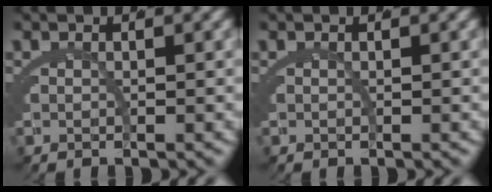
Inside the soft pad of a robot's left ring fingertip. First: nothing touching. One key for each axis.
{"total": 0.0}